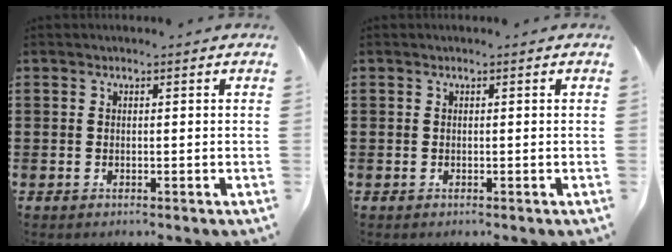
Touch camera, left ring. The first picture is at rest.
{"total": 0.0}